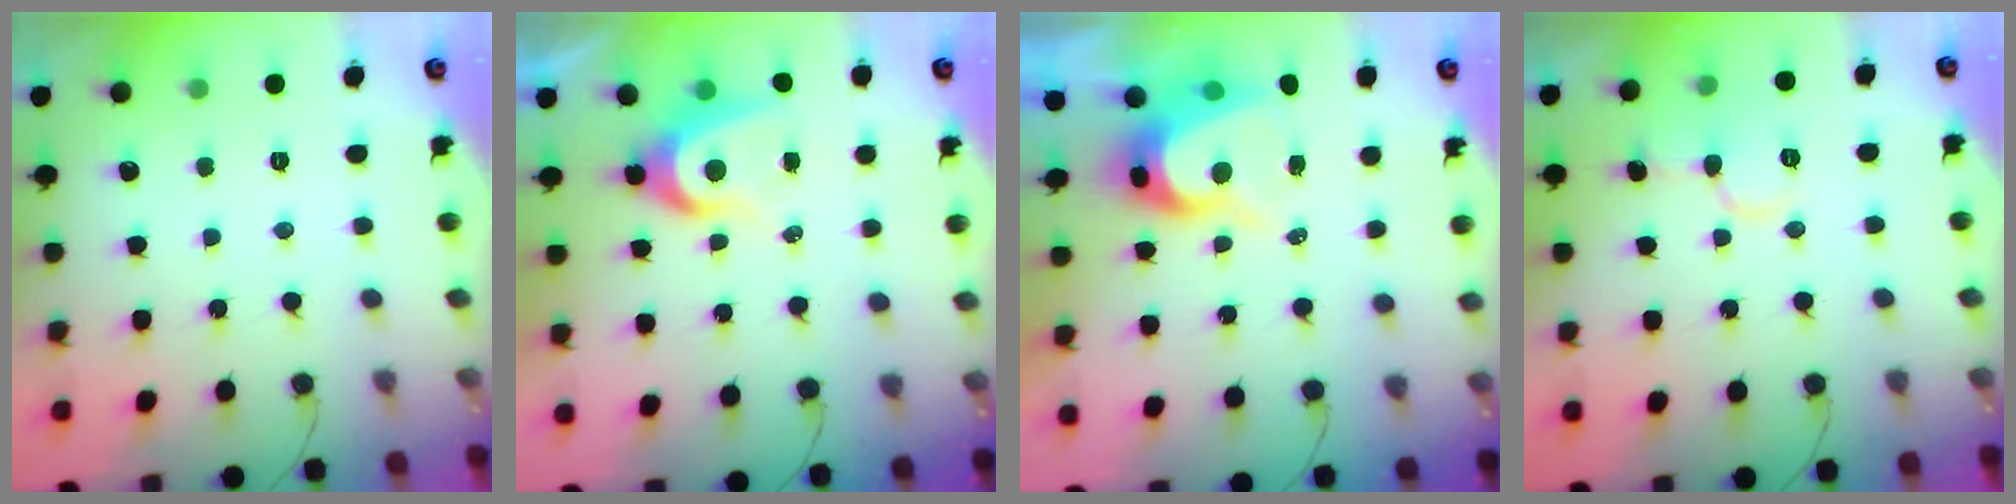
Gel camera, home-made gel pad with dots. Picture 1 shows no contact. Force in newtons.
{"total": 7.4, "press": 7.4, "slide": 0.7}
{"total": 9.0, "press": 9.0, "slide": 0.6}
{"total": 8.3, "press": 8.3, "slide": 0.5}